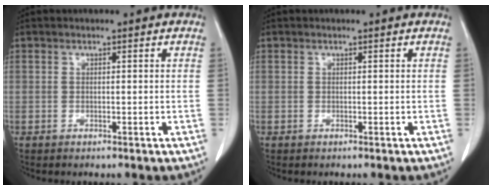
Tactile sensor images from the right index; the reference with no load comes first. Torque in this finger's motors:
{"motor_torque": [0.00, 0.00, 0.00, 0.00]}